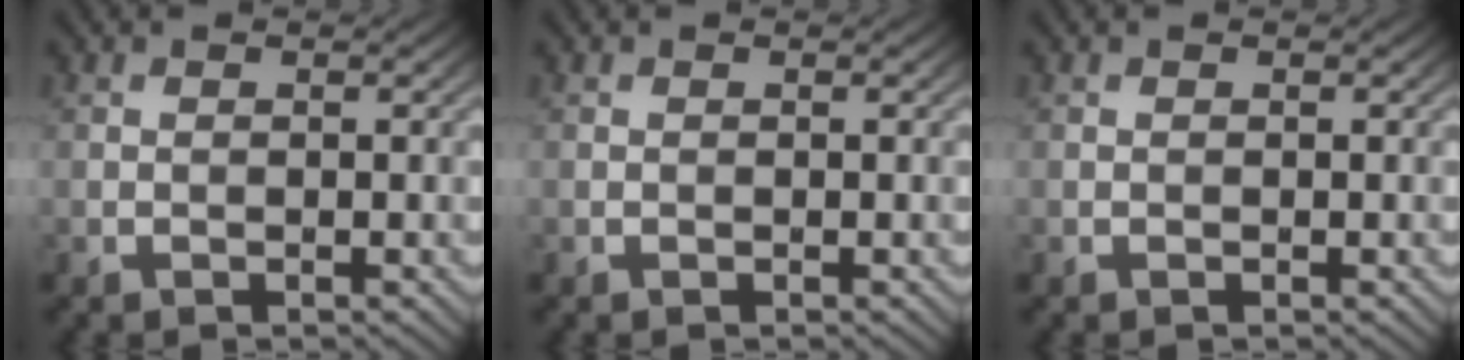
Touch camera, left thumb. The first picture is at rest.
{"total": 0.0}
{"total": 0.0}